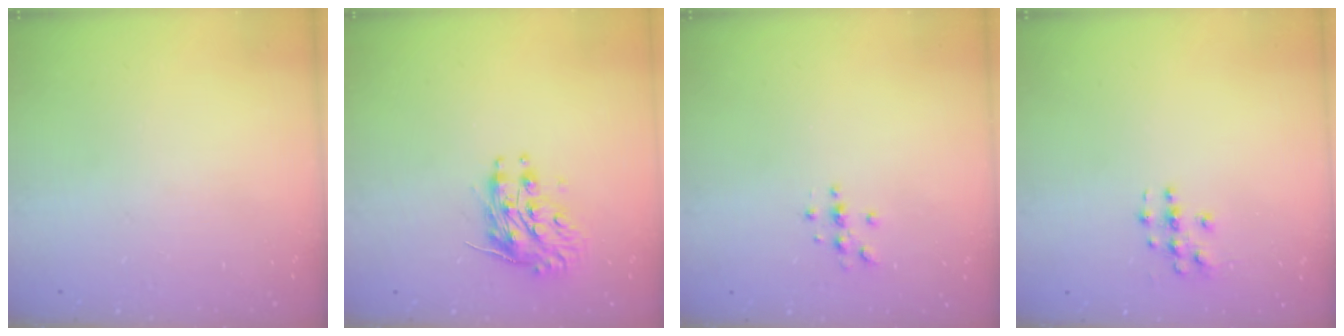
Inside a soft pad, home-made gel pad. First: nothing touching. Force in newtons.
{"total": 9.2, "press": 9.2, "slide": 0.2}
{"total": 3.0, "press": 3.0, "slide": 0.4}
{"total": 3.4, "press": 3.4, "slide": 0.2}